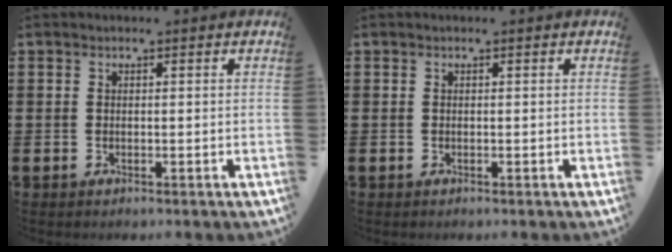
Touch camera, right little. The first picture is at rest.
{"total": 0.0}